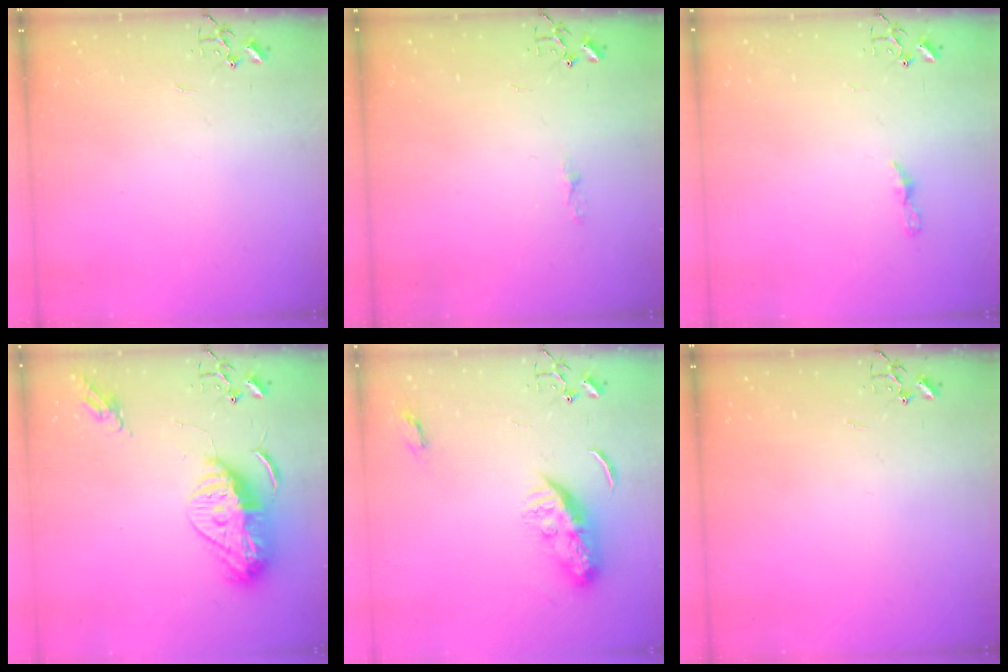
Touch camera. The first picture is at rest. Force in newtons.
{"total": 3.6, "press": 3.5, "slide": 0.5}
{"total": 3.7, "press": 3.7, "slide": 0.4}
{"total": 14.4, "press": 14.3, "slide": 1.2}
{"total": 11.2, "press": 11.2, "slide": 0.5}
{"total": 0.0}